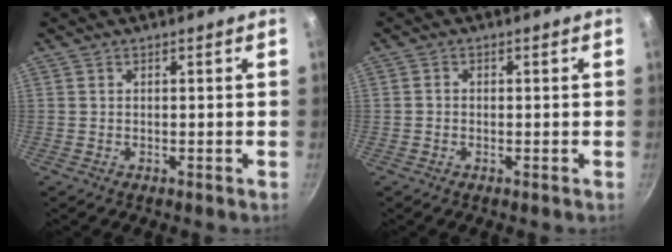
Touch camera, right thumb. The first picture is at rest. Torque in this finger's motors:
{"motor_torque": [-0.36, -0.29, 0.20, -0.56, 0.05]}